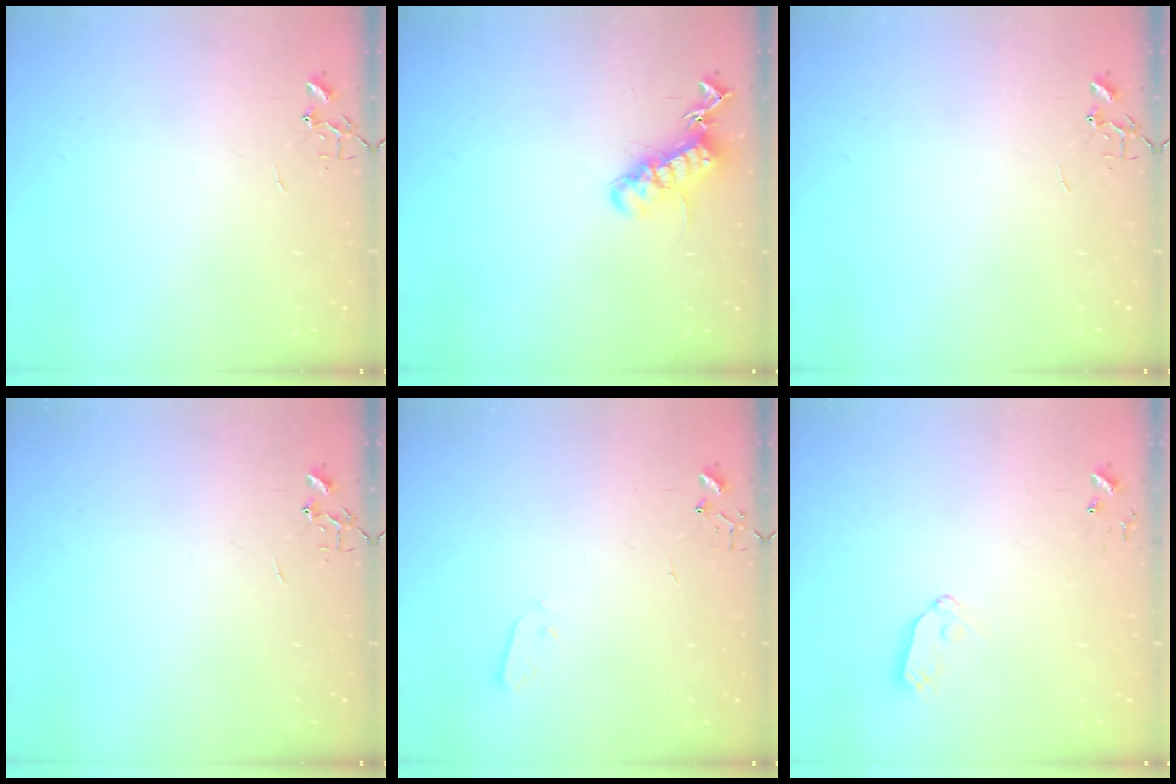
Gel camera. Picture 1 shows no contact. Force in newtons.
{"total": 15.5, "press": 15.4, "slide": 1.8}
{"total": 0.0}
{"total": 0.0}
{"total": 2.8, "press": 2.7, "slide": 0.4}
{"total": 6.8, "press": 6.8, "slide": 0.4}